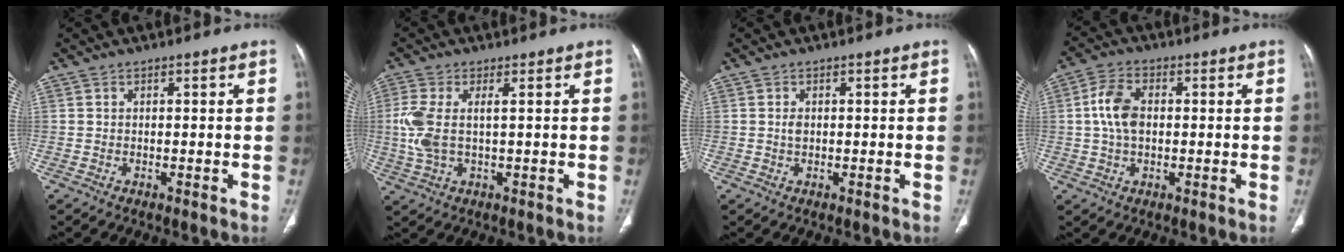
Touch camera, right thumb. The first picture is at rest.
{"total": 6.8, "force": [0.6, 2.8, 6.2], "torque": [-0.173, 0.003, 0.013]}
{"total": 1.2, "force": [0.1, 0.8, 0.9], "torque": [-0.015, 0.000, 0.002]}
{"total": 7.0, "force": [0.5, 4.3, 5.4], "torque": [-0.106, 0.012, 0.005]}